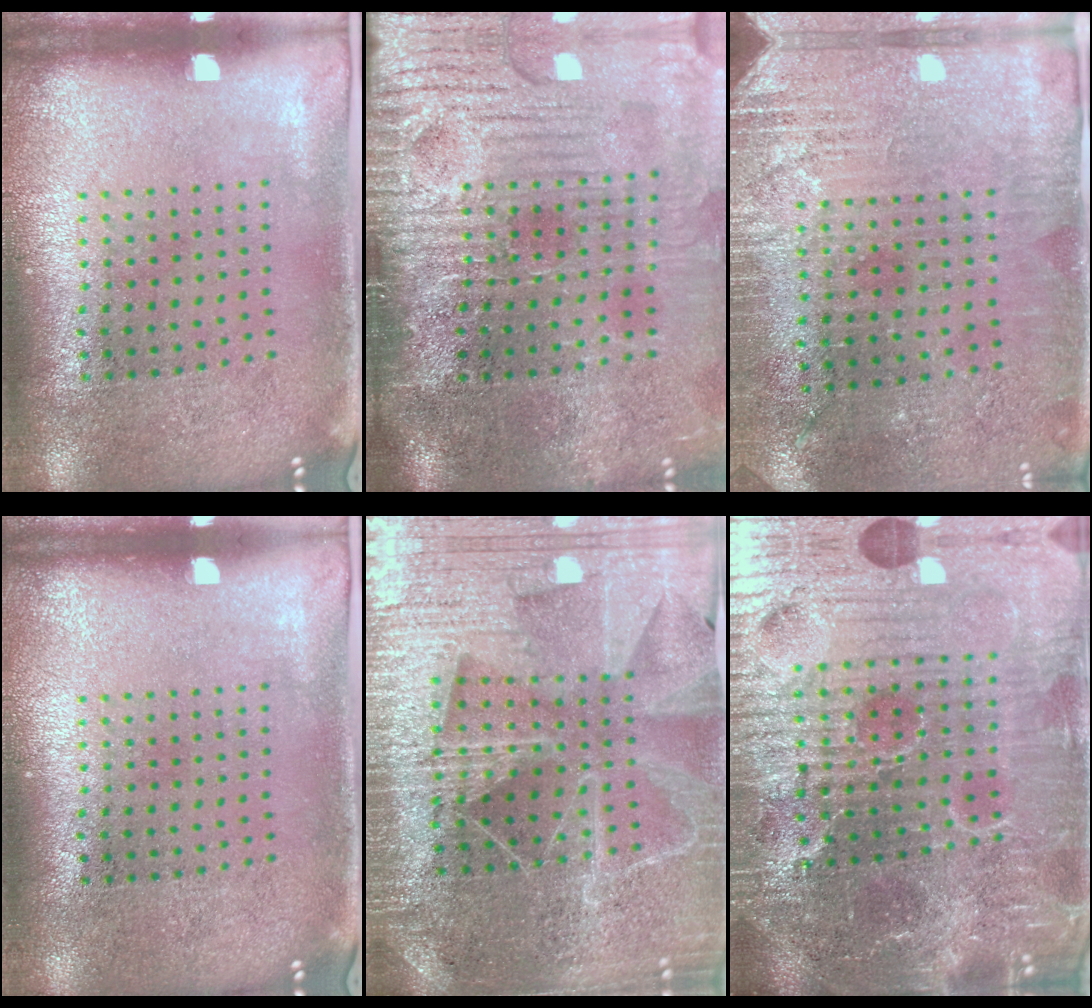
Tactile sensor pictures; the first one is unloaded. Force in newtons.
{"total": 4.7, "press": 4.1, "slide": 2.5}
{"total": 2.8, "press": 2.7, "slide": 0.6}
{"total": 0.0}
{"total": 4.9, "press": 4.5, "slide": 2.0}
{"total": 6.6, "press": 6.1, "slide": 2.7}